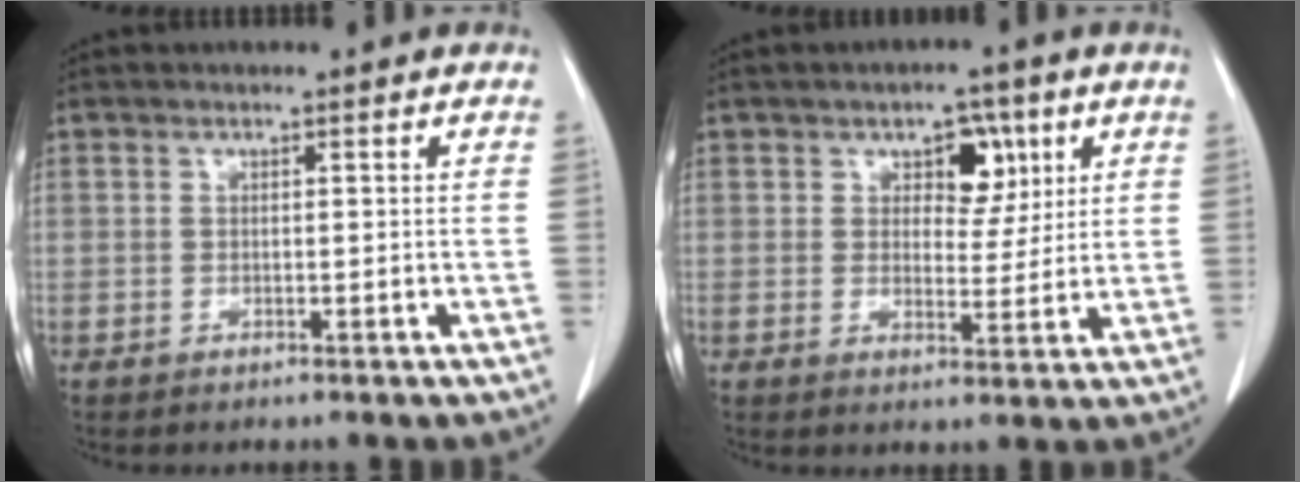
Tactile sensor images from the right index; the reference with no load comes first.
{"total": 5.7, "force": [2.5, 3.4, 3.8], "torque": [-0.044, 0.011, 0.036]}